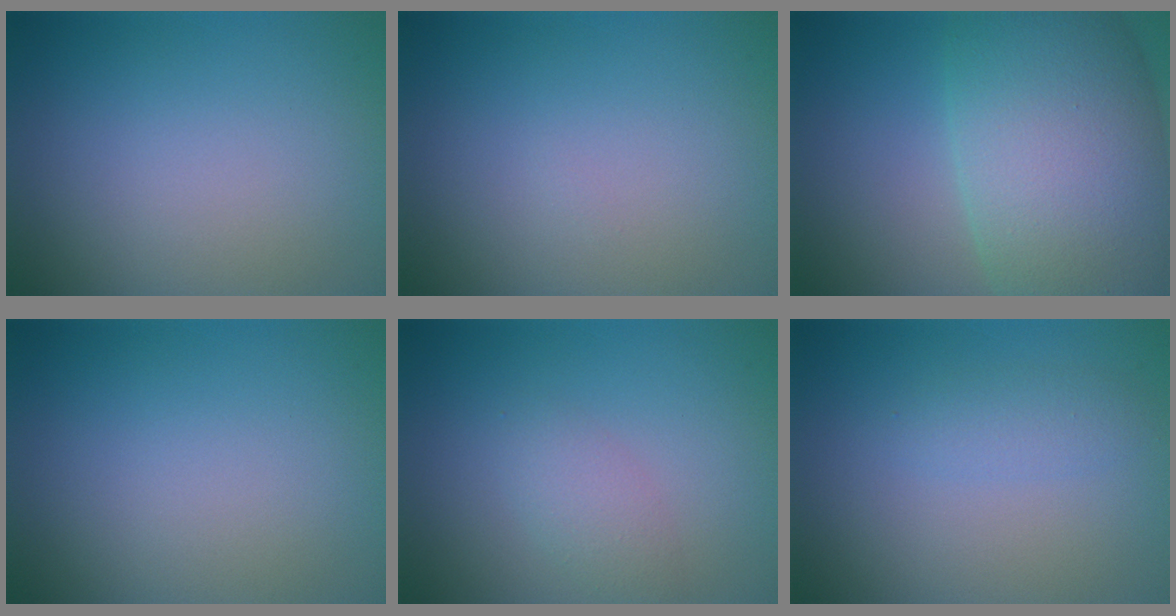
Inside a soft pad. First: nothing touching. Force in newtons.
{"total": 0.0}
{"total": 13.6, "press": 13.6, "slide": 0.3}
{"total": 0.0}
{"total": 1.8, "press": 1.8, "slide": 0.0}
{"total": 1.5, "press": 1.5, "slide": 0.1}